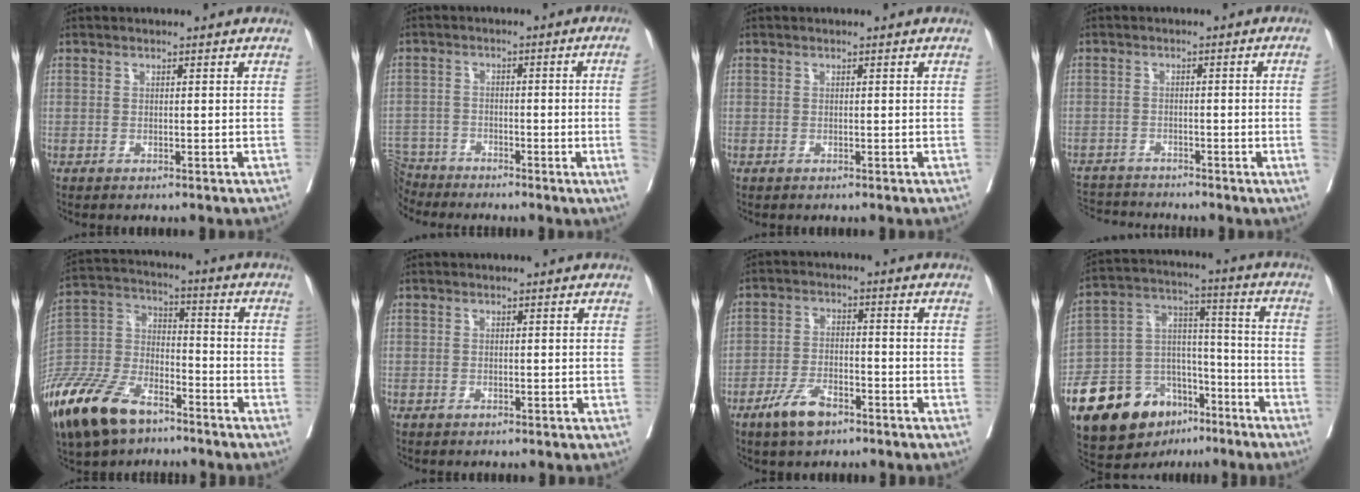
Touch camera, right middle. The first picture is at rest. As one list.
[{"total": 7.3, "force": [-5.1, -0.3, 5.2], "torque": [-0.090, 0.016, -0.088]}, {"total": 0.0}, {"total": 5.6, "force": [-4.3, -1.7, 3.1], "torque": [-0.057, 0.005, -0.073]}, {"total": 21.3, "force": [-14.6, 9.3, 12.5], "torque": [-0.329, -0.036, -0.281]}, {"total": 0.0}, {"total": 6.0, "force": [-4.0, 2.3, 3.8], "torque": [-0.079, -0.001, -0.072]}, {"total": 20.4, "force": [-13.2, 11.2, 10.8], "torque": [-0.217, 0.030, -0.224]}]